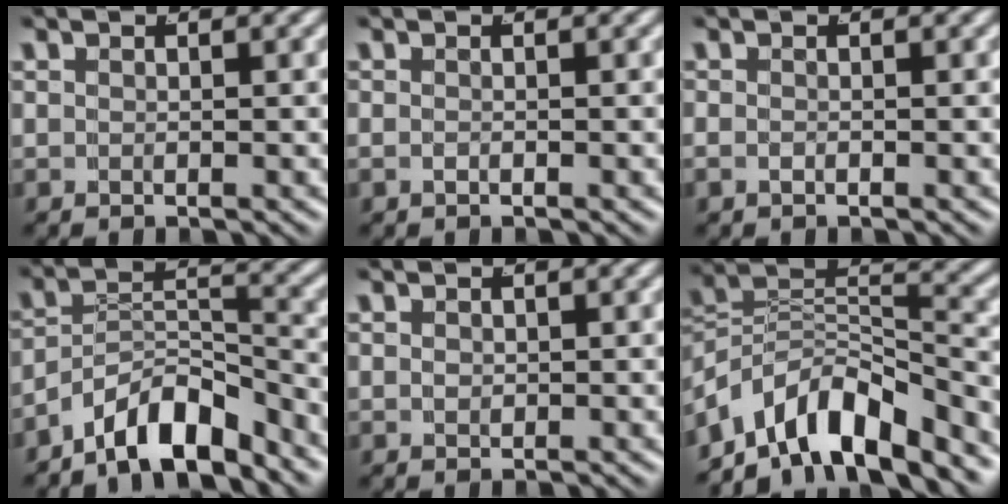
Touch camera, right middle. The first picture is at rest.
{"total": 0.5, "force": [-0.4, 0.3, 0.2], "torque": [-0.016, -0.003, -0.004]}
{"total": 0.8, "force": [-0.5, 0.6, 0.4], "torque": [-0.021, -0.004, -0.007]}
{"total": 6.8, "force": [-4.9, 3.0, 3.6], "torque": [-0.042, 0.006, -0.086]}
{"total": 0.0}
{"total": 11.4, "force": [-4.5, 7.9, 6.8], "torque": [-0.106, -0.012, -0.075]}